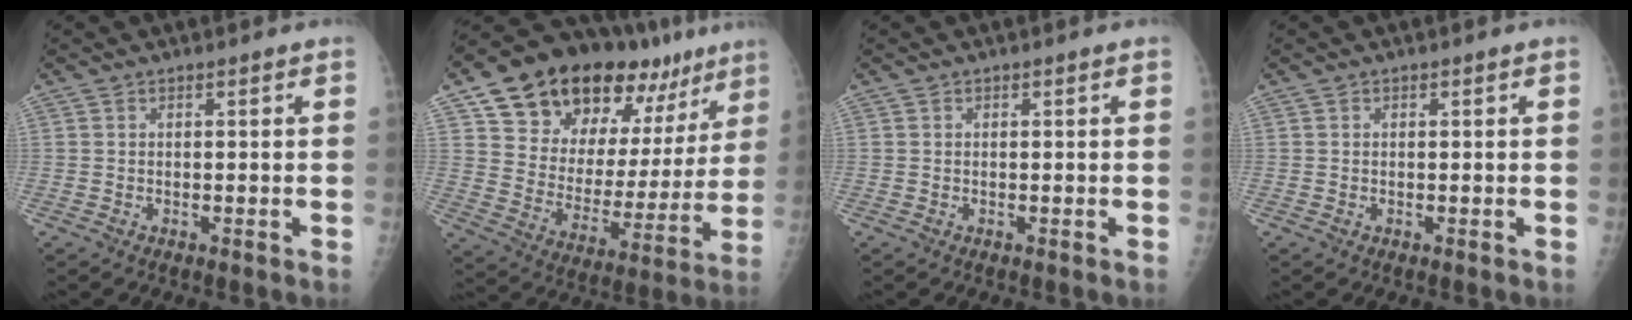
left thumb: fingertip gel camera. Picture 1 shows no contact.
{"total": 26.5, "force": [16.8, 14.3, 14.8], "torque": [-0.182, -0.040, 0.265]}
{"total": 0.0}
{"total": 0.0}